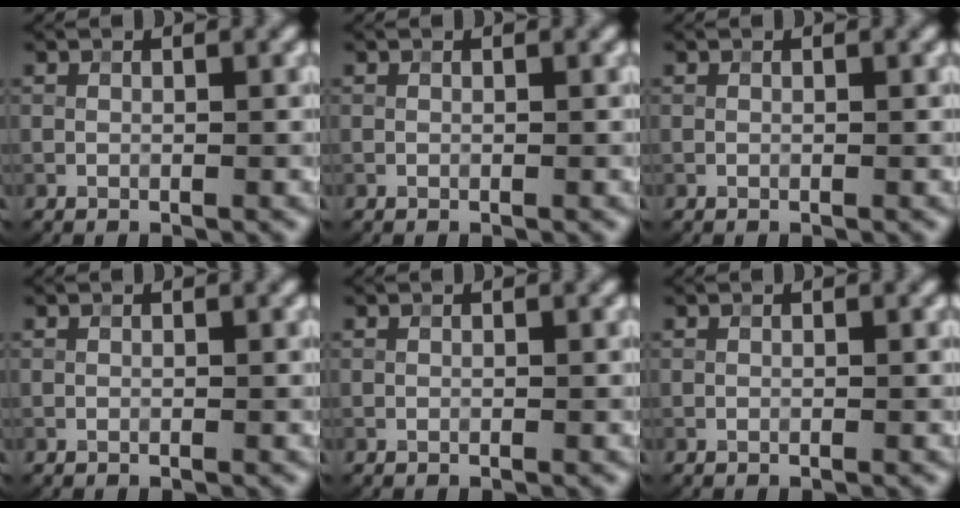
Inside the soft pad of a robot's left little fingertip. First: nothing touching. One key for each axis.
{"total": 0.0}
{"total": 0.0}
{"total": 0.0}
{"total": 0.0}
{"total": 0.0}